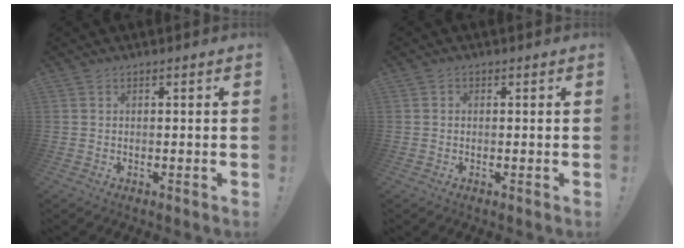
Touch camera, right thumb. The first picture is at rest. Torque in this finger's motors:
{"motor_torque": [-0.19, 0.03, 0.24, -0.12, -0.04]}